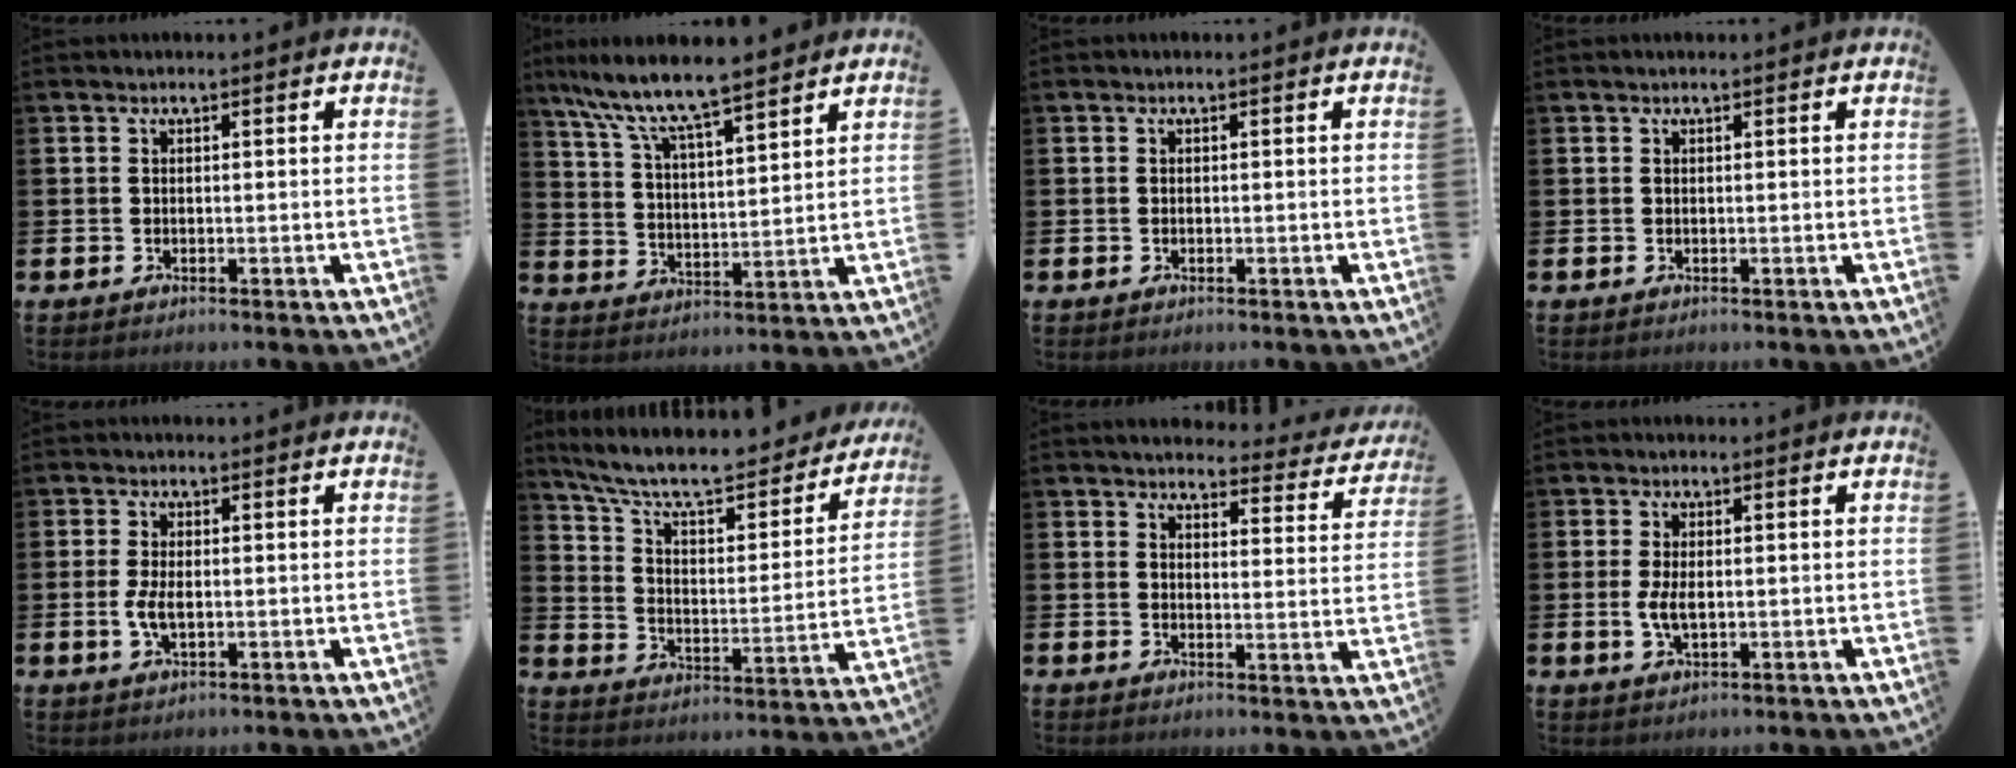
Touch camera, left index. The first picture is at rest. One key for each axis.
{"total": 8.8, "fx": 8.1, "fy": 1.0, "fz": 3.5, "tx": -0.097, "ty": -0.048, "tz": 0.141}
{"total": 0.0}
{"total": 0.0}
{"total": 3.2, "fx": -0.2, "fy": 1.5, "fz": 2.8, "tx": -0.060, "ty": 0.002, "tz": -0.008}
{"total": 9.1, "fx": 8.0, "fy": 2.3, "fz": 3.7, "tx": -0.096, "ty": -0.061, "tz": 0.130}
{"total": 3.7, "fx": 3.5, "fy": 1.0, "fz": 0.6, "tx": -0.011, "ty": -0.033, "tz": 0.054}
{"total": 3.2, "fx": -0.1, "fy": 1.5, "fz": 2.8, "tx": -0.054, "ty": 0.005, "tz": -0.003}